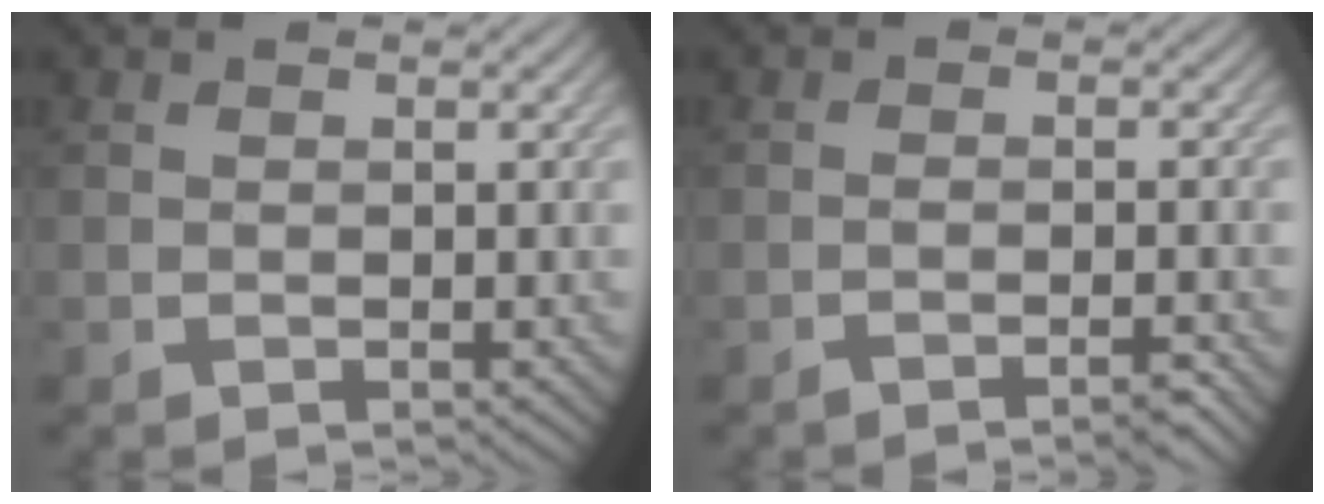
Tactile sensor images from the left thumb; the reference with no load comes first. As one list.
[{"total": 2.4, "force": [-1.6, 0.2, 1.8], "torque": [-0.030, 0.004, -0.038]}]